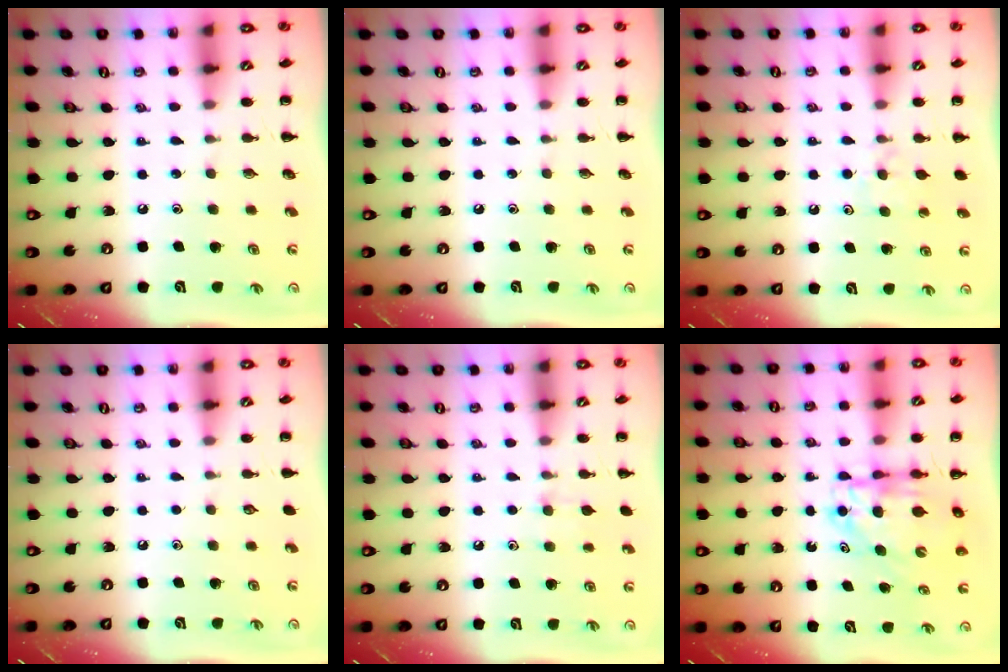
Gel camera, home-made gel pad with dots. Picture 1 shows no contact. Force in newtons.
{"total": 0.0}
{"total": 6.2, "press": 5.9, "slide": 1.9}
{"total": 0.0}
{"total": 6.6, "press": 6.3, "slide": 1.9}
{"total": 6.4, "press": 6.2, "slide": 1.3}